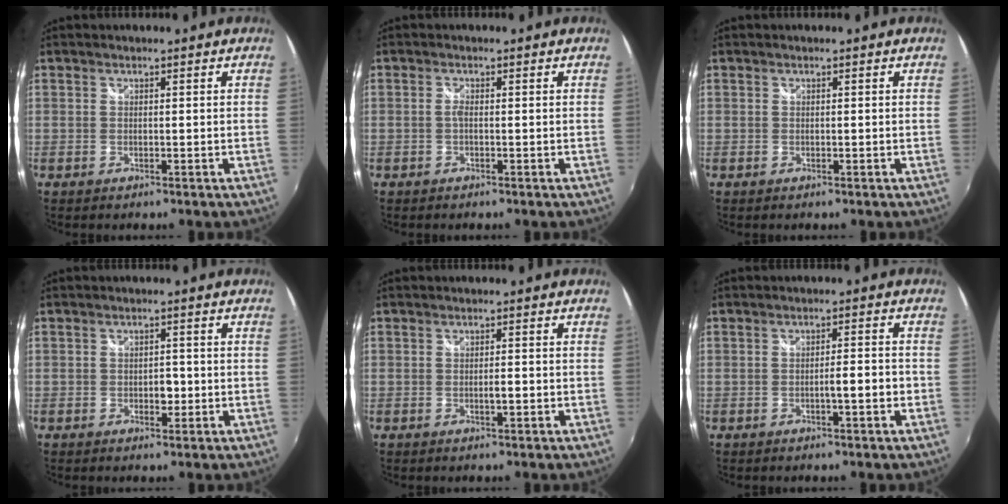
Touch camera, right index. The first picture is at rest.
{"total": 0.9, "force": [-0.2, 0.2, 0.9], "torque": [-0.017, 0.002, -0.006]}
{"total": 0.0}
{"total": 2.3, "force": [-0.6, 1.6, 1.6], "torque": [-0.025, 0.000, -0.010]}
{"total": 1.6, "force": [-0.5, 0.3, 1.5], "torque": [-0.024, -0.001, -0.009]}
{"total": 3.3, "force": [-1.3, 0.2, 3.1], "torque": [-0.050, 0.002, -0.018]}